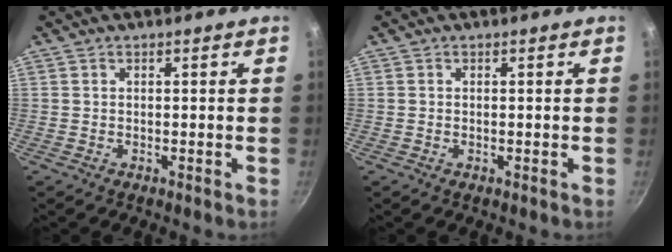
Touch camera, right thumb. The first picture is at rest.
{"total": 0.0}